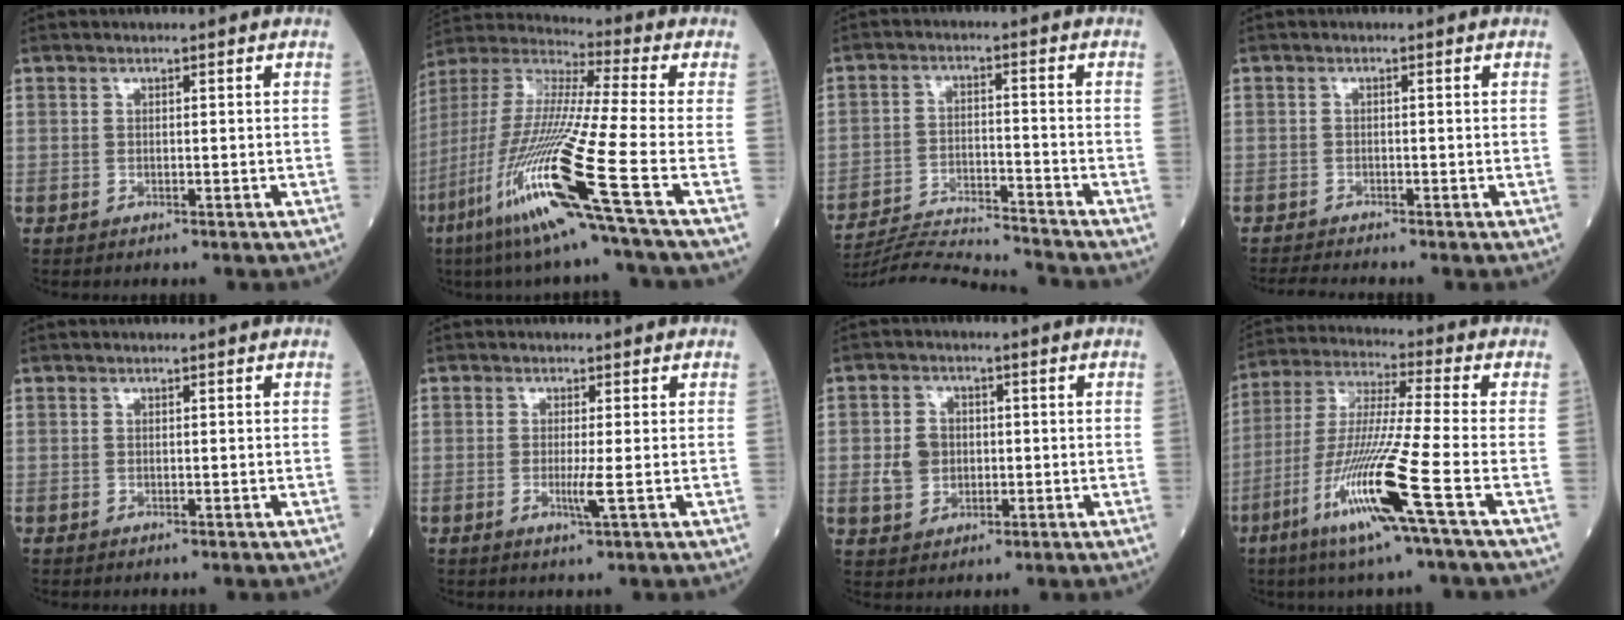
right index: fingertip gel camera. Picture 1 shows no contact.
{"total": 21.3, "force": [-9.5, -1.5, 19.0], "torque": [-0.424, -0.053, -0.194]}
{"total": 13.1, "force": [-12.7, -1.9, 2.5], "torque": [-0.040, -0.008, -0.210]}
{"total": 1.7, "force": [-1.7, -0.4, 0.0], "torque": [-0.012, -0.016, -0.033]}
{"total": 0.0}
{"total": 2.3, "force": [-0.4, -0.6, 2.2], "torque": [-0.043, -0.006, -0.008]}
{"total": 4.8, "force": [-0.1, 4.1, 2.6], "torque": [-0.056, 0.008, 0.005]}
{"total": 14.9, "force": [-6.5, -1.6, 13.3], "torque": [-0.273, -0.025, -0.126]}